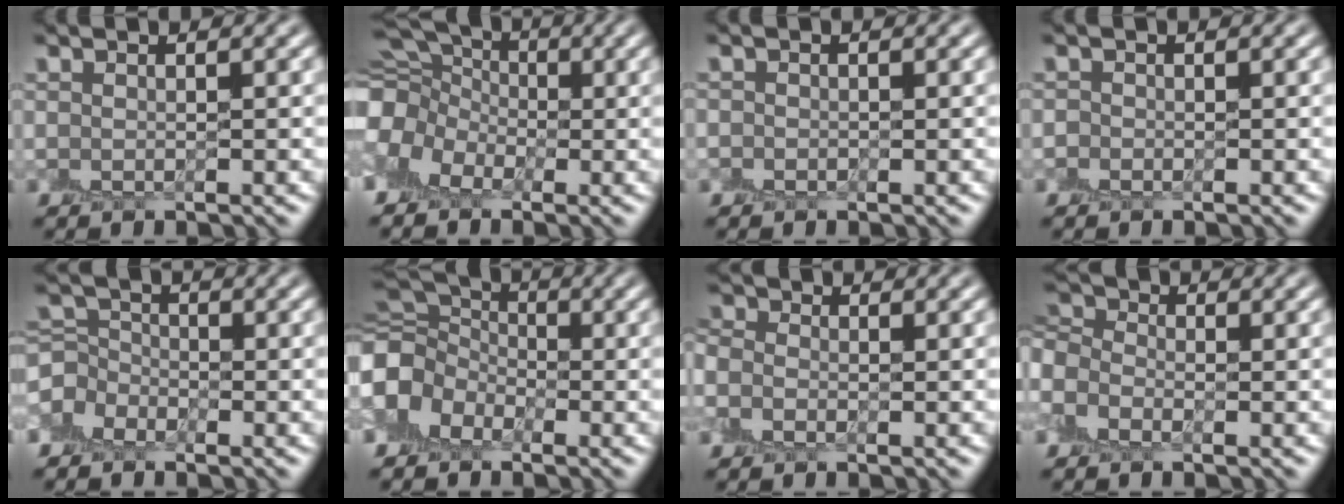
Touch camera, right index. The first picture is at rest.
{"total": 9.9, "force": [-0.6, 7.5, 6.4], "torque": [-0.140, 0.019, -0.028]}
{"total": 0.7, "force": [-0.3, 0.6, 0.1], "torque": [-0.002, -0.001, -0.008]}
{"total": 0.6, "force": [-0.3, 0.5, 0.0], "torque": [0.004, -0.002, -0.011]}
{"total": 2.7, "force": [-1.3, 1.9, 1.4], "torque": [-0.034, 0.005, -0.041]}
{"total": 9.5, "force": [0.1, 7.1, 6.3], "torque": [-0.147, 0.023, -0.012]}
{"total": 2.1, "force": [-0.5, 1.7, 1.2], "torque": [-0.032, 0.007, -0.023]}
{"total": 3.9, "force": [-0.9, 2.8, 2.5], "torque": [-0.067, 0.008, -0.033]}